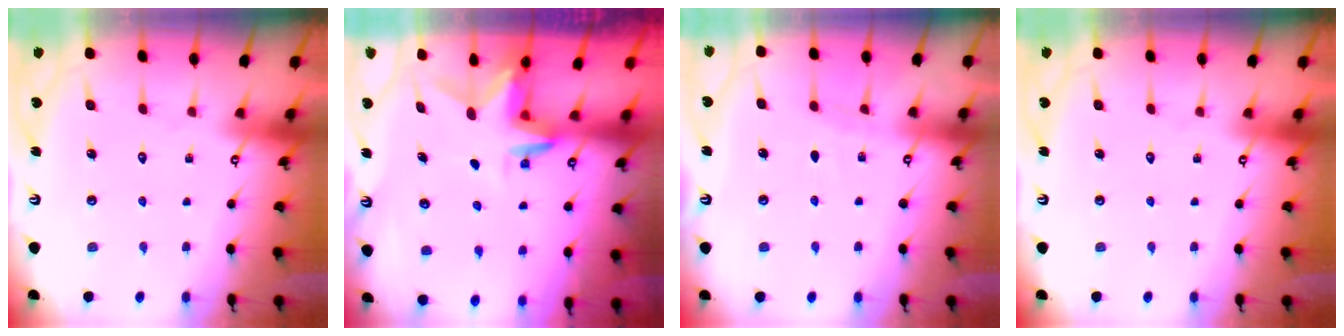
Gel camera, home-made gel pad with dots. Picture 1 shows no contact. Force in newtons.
{"total": 2.9, "press": 2.9, "slide": 0.2}
{"total": 3.1, "press": 3.1, "slide": 0.4}
{"total": 0.0}